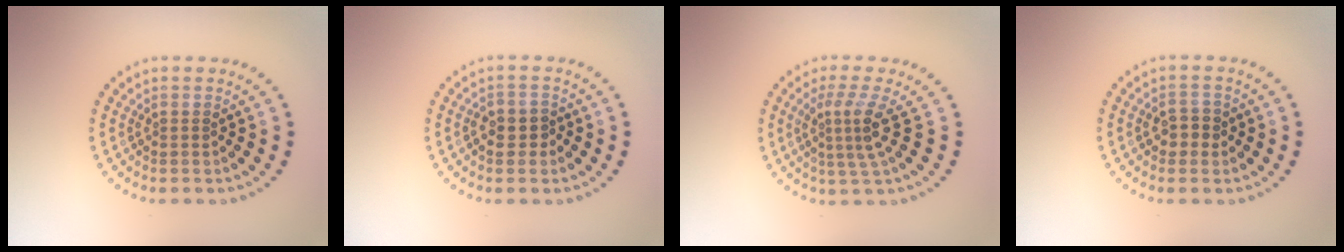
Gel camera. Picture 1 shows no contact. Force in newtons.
{"total": 2.2, "press": 2.1, "slide": 0.7}
{"total": 3.3, "press": 2.3, "slide": 2.3}
{"total": 1.9, "press": 1.9, "slide": 0.4}